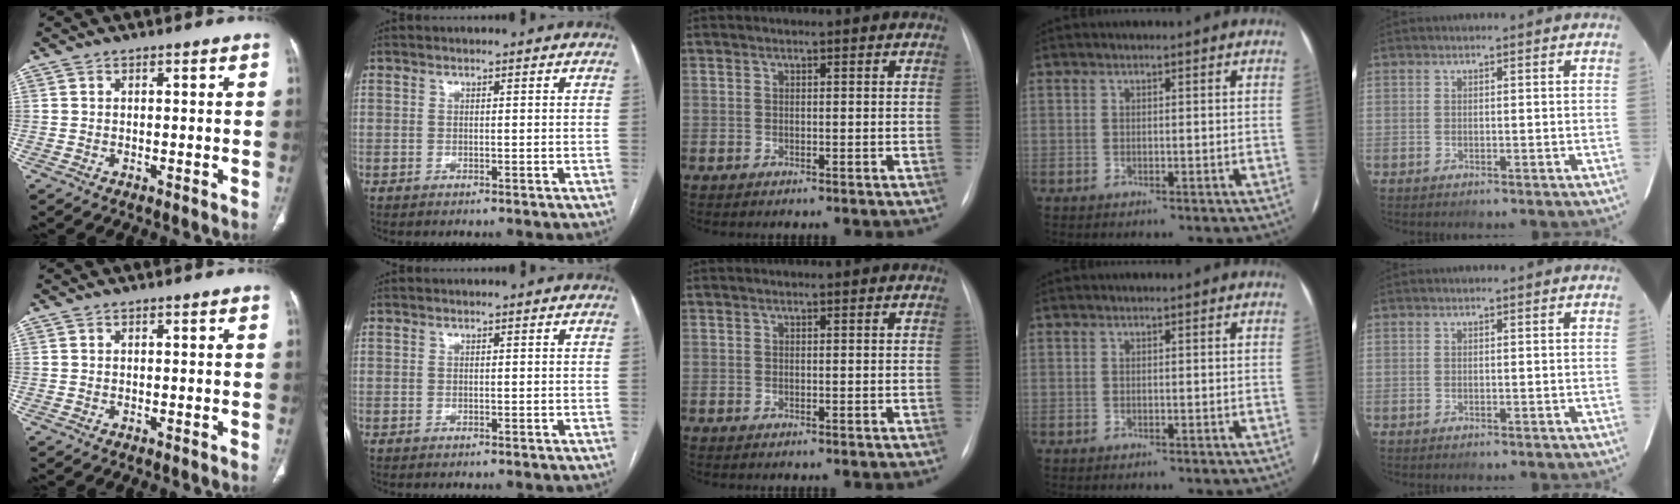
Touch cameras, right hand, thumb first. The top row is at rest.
{}